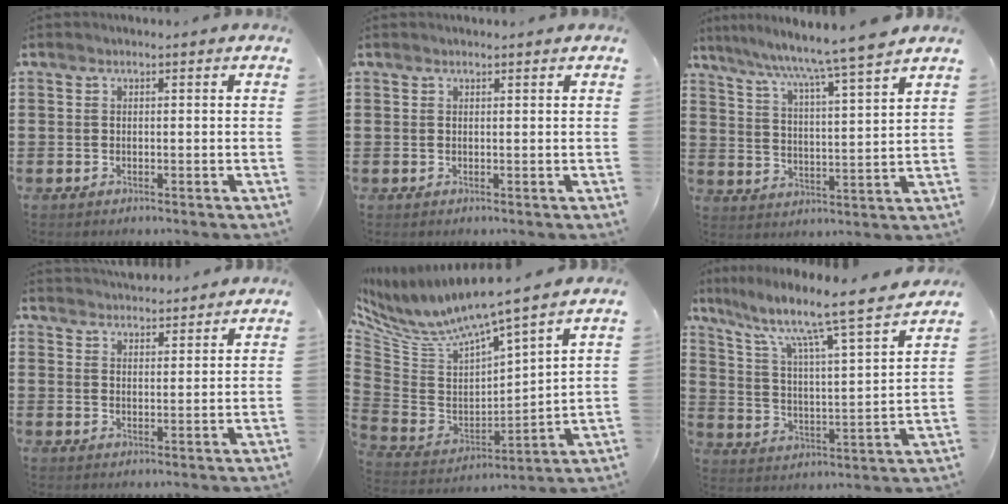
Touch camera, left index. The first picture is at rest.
{"total": 0.5, "force": [0.5, 0.0, 0.2], "torque": [-0.005, -0.001, 0.010]}
{"total": 7.0, "force": [6.1, -1.4, 3.2], "torque": [-0.087, -0.048, 0.097]}
{"total": 3.7, "force": [3.7, 0.2, -0.1], "torque": [-0.010, -0.013, 0.069]}
{"total": 6.5, "force": [5.3, 0.5, 3.7], "torque": [-0.097, -0.048, 0.085]}
{"total": 9.2, "force": [7.5, 0.1, 5.3], "torque": [-0.125, -0.059, 0.115]}